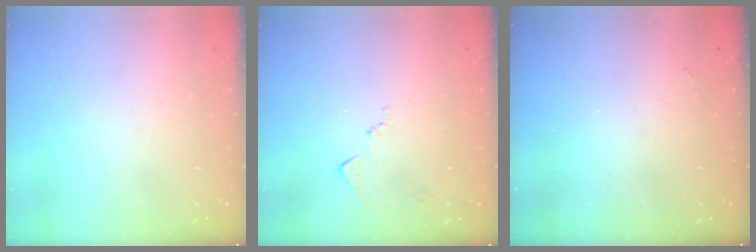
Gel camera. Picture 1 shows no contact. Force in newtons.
{"total": 7.8, "press": 7.8, "slide": 0.5}
{"total": 1.9, "press": 1.8, "slide": 0.4}